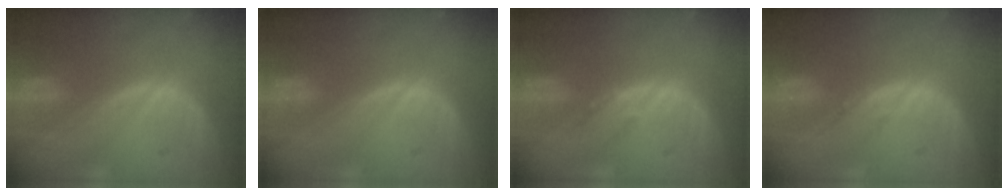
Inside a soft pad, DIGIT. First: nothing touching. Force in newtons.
{"total": 0.0}
{"total": 1.3, "press": 1.1, "slide": 0.7}
{"total": 0.7, "press": 0.7, "slide": 0.3}